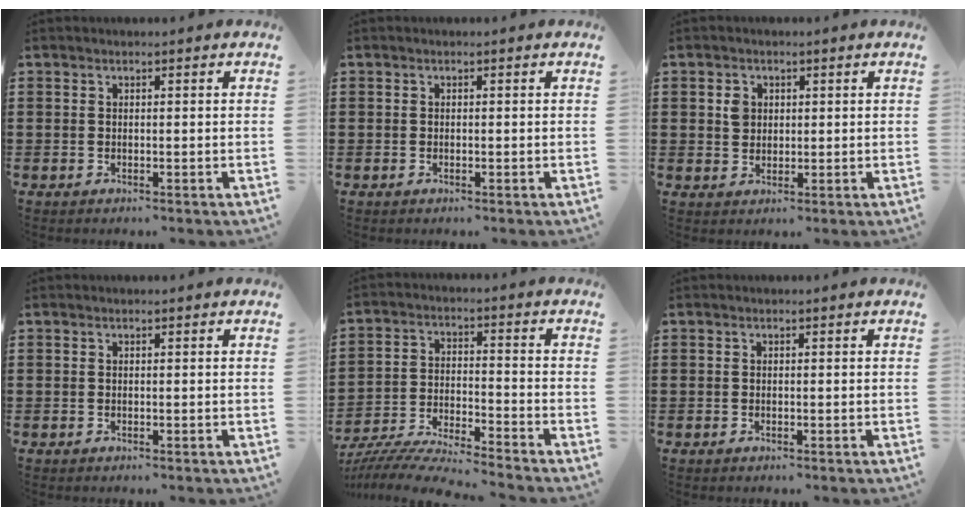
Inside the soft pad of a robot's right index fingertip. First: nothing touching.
{"total": 0.0}
{"total": 2.4, "force": [0.7, 2.1, 1.1], "torque": [-0.029, 0.010, 0.012]}
{"total": 0.0}
{"total": 7.2, "force": [-7.0, -0.3, 1.5], "torque": [-0.044, -0.006, -0.142]}
{"total": 0.0}